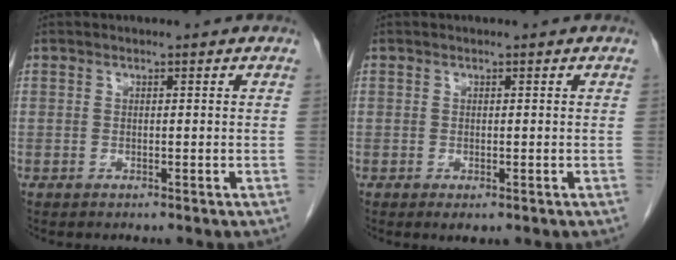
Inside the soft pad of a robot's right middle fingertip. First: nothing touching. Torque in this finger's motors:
{"motor_torque": [0.27, 0.07, -0.02, 0.01]}